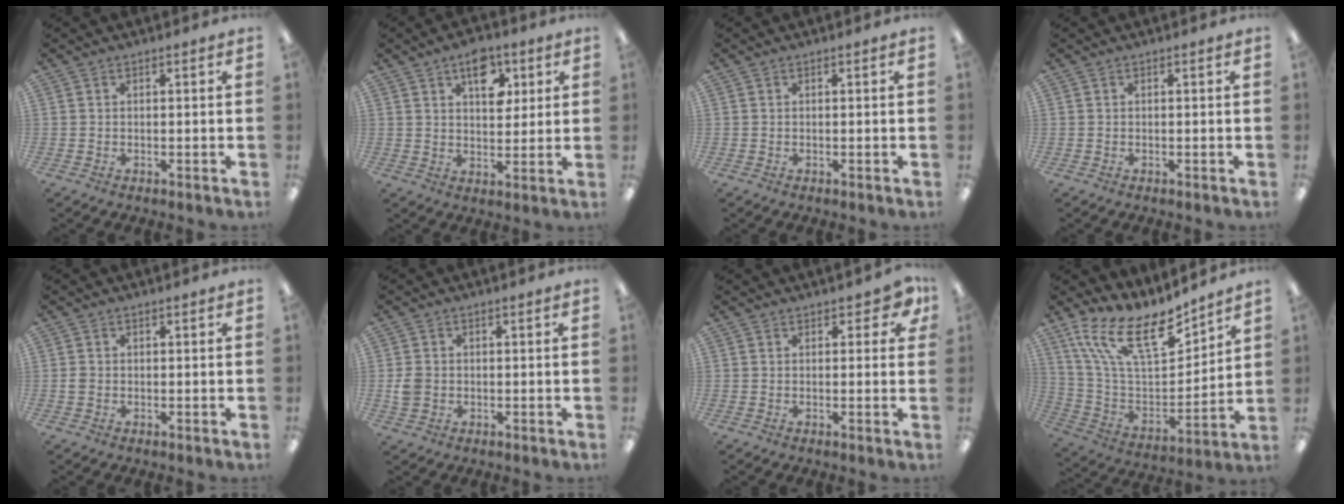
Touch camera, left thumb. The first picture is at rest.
{"total": 10.2, "force": [4.9, 6.2, 6.6], "torque": [-0.067, -0.018, 0.079]}
{"total": 0.0}
{"total": 0.0}
{"total": 1.2, "force": [-0.1, 1.1, 0.6], "torque": [-0.011, 0.004, -0.003]}
{"total": 3.6, "force": [-0.3, 3.1, 1.8], "torque": [-0.022, 0.006, -0.005]}
{"total": 4.1, "force": [2.2, 2.3, 2.7], "torque": [-0.032, -0.001, 0.037]}
{"total": 19.3, "force": [13.3, 7.3, 11.9], "torque": [-0.234, -0.084, 0.237]}